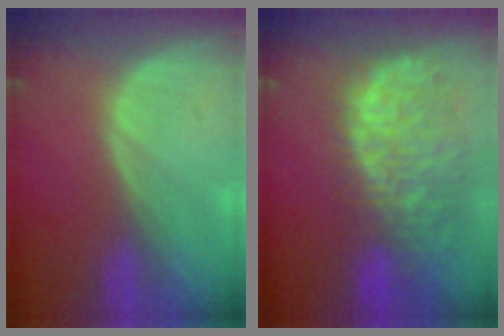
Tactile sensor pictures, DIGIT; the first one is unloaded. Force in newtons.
{"total": 13.5, "press": 11.0, "slide": 7.8}